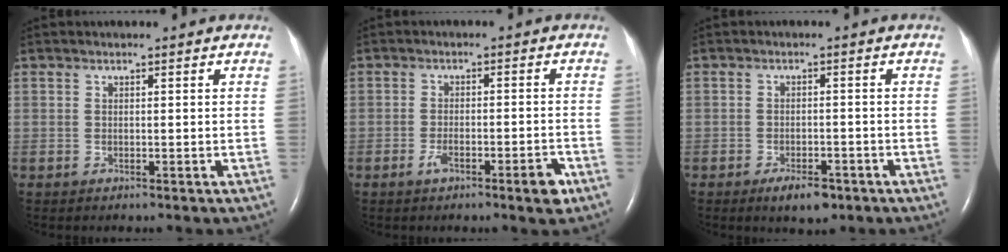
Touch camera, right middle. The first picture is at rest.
{"total": 4.9, "force": [-2.8, 0.9, 3.9], "torque": [-0.063, 0.000, -0.045]}
{"total": 4.2, "force": [-2.7, 1.7, 2.7], "torque": [-0.049, -0.001, -0.038]}